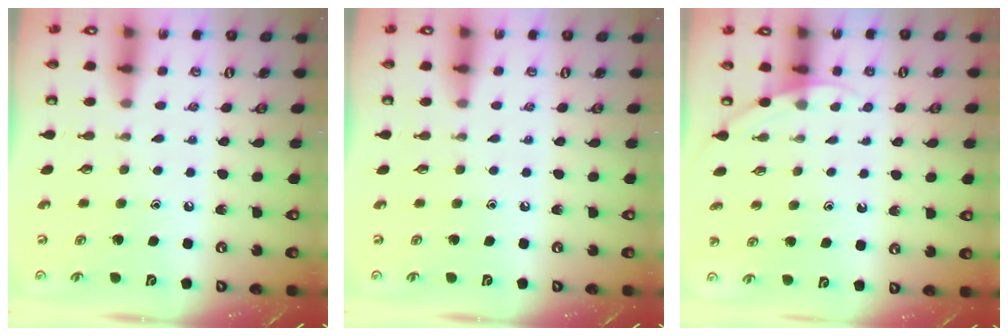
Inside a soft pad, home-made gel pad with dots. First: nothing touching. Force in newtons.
{"total": 0.0}
{"total": 2.5, "press": 2.5, "slide": 0.1}